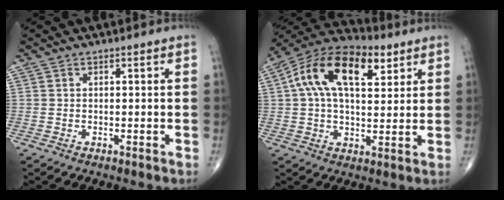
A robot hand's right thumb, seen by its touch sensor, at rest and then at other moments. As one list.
[{"total": 17.6, "force": [6.2, 9.3, 13.5], "torque": [-0.218, 0.012, 0.096]}]